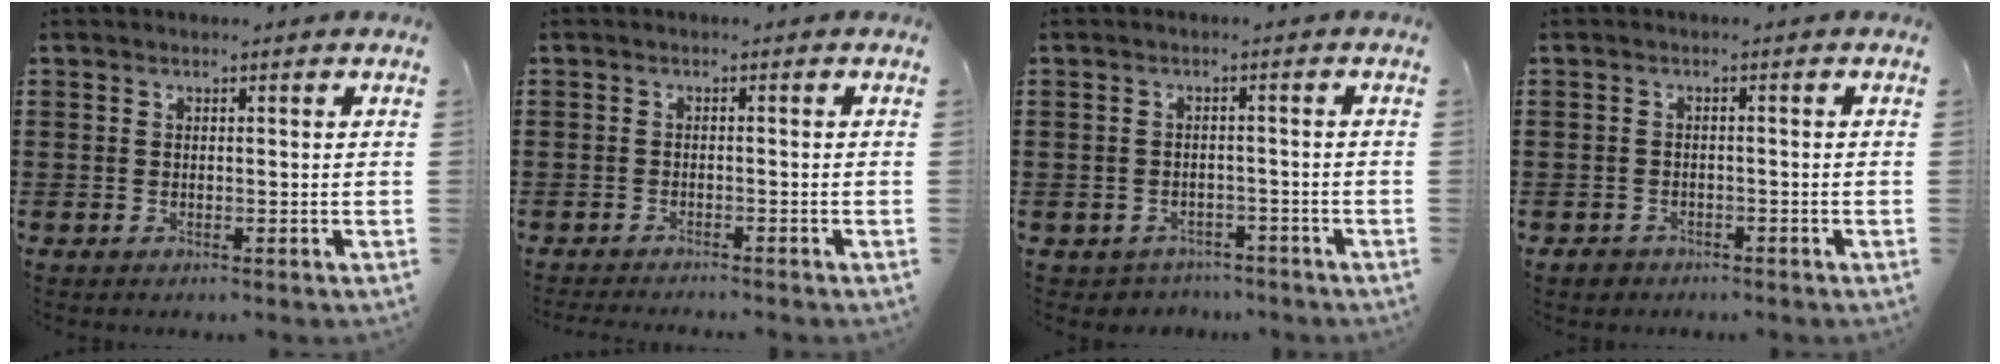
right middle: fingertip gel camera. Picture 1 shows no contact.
{"total": 1.2, "force": [-1.2, -0.1, 0.1], "torque": [-0.003, 0.001, -0.025]}
{"total": 1.9, "force": [-1.7, 0.7, -0.3], "torque": [-0.005, 0.001, -0.041]}
{"total": 1.2, "force": [-1.0, 0.6, 0.1], "torque": [-0.005, 0.001, -0.022]}